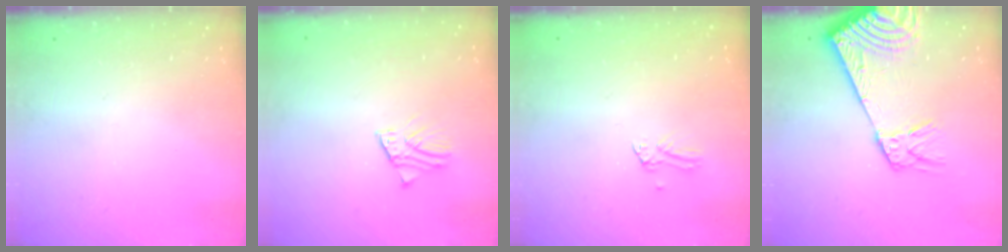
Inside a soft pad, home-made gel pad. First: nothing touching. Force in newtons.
{"total": 1.6, "press": 1.6, "slide": 0.3}
{"total": 0.0}
{"total": 14.2, "press": 13.9, "slide": 3.1}